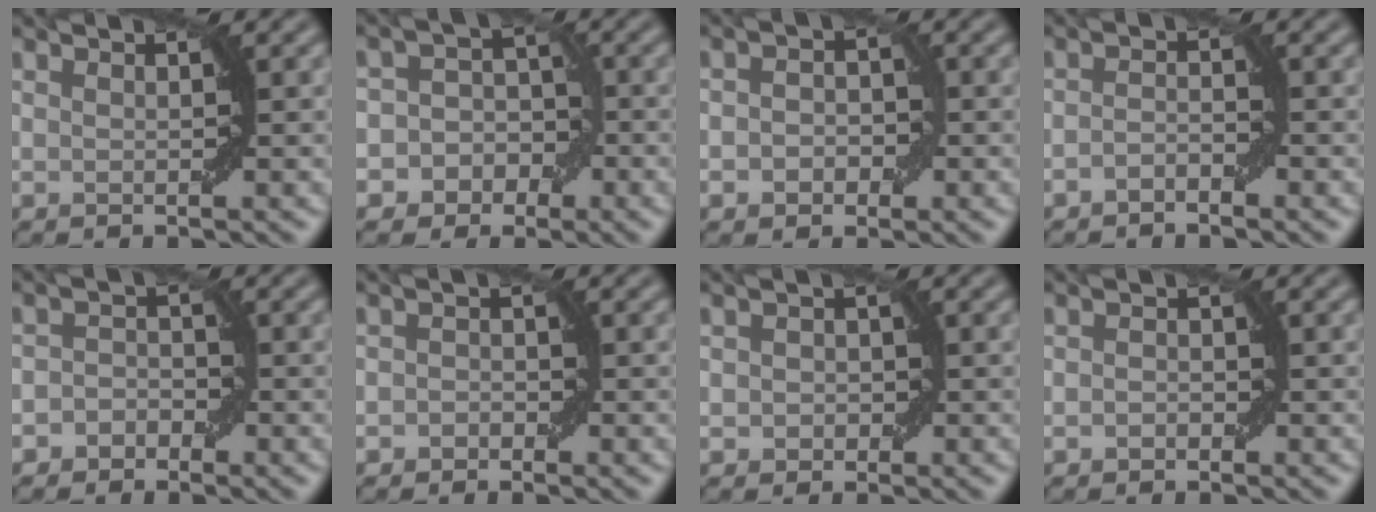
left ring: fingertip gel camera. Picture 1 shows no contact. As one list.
[{"total": 5.1, "force": [-1.8, 4.6, 1.4], "torque": [0.003, 0.022, -0.047]}, {"total": 2.4, "force": [-0.5, 1.8, 1.4], "torque": [-0.013, 0.001, -0.015]}, {"total": 1.2, "force": [-0.9, 0.4, 0.8], "torque": [-0.016, 0.005, -0.019]}, {"total": 1.7, "force": [-1.1, 1.3, 0.5], "torque": [0.000, 0.007, -0.025]}, {"total": 1.1, "force": [-0.6, 0.8, 0.3], "torque": [-0.005, 0.002, -0.013]}, {"total": 1.4, "force": [-0.3, 1.2, 0.6], "torque": [-0.003, -0.001, -0.007]}, {"total": 0.8, "force": [-0.4, 0.5, 0.5], "torque": [-0.009, 0.003, -0.007]}]